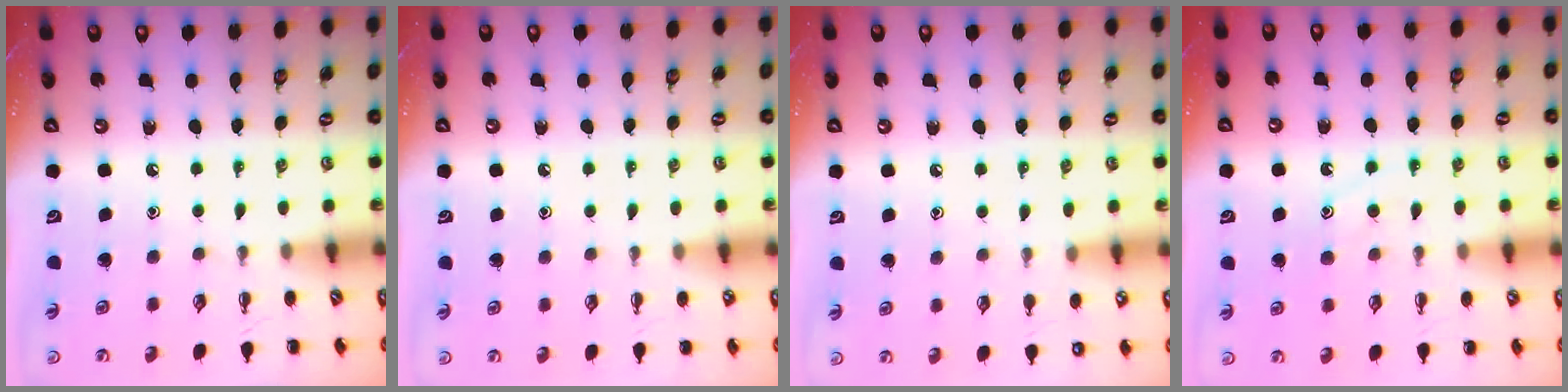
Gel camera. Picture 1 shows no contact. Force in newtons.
{"total": 4.7, "press": 4.4, "slide": 1.7}
{"total": 7.1, "press": 6.8, "slide": 2.2}
{"total": 11.3, "press": 11.2, "slide": 1.0}